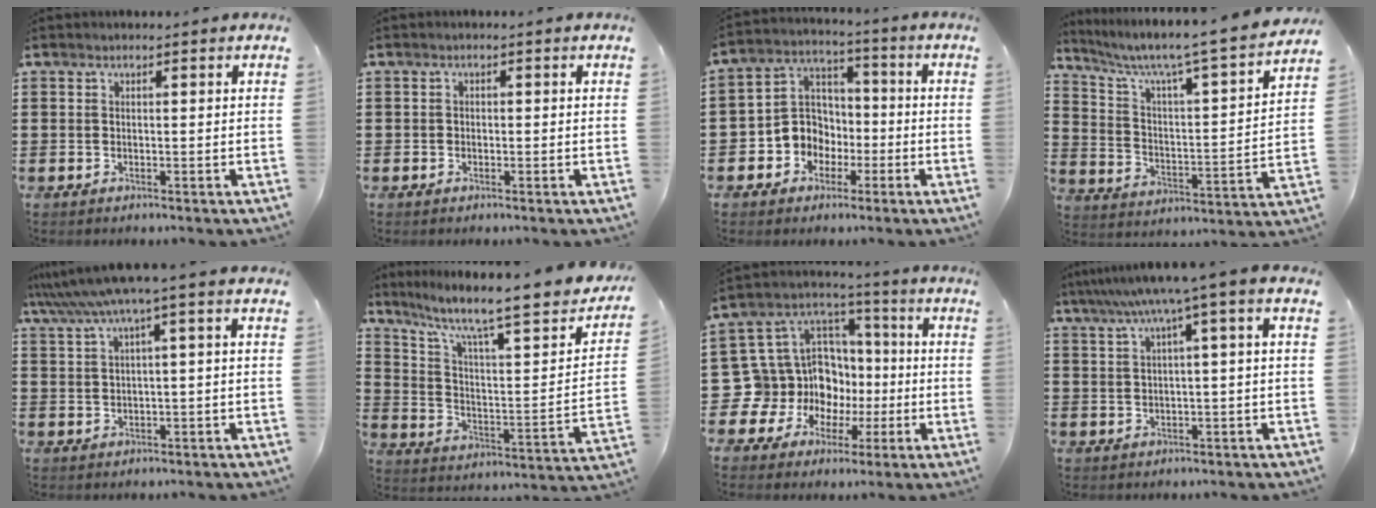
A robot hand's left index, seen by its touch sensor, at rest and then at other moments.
{"total": 0.7, "force": [-0.3, 0.5, 0.2], "torque": [-0.006, 0.000, -0.007]}
{"total": 6.8, "force": [-2.0, 6.4, 1.4], "torque": [-0.068, 0.004, -0.045]}
{"total": 4.7, "force": [3.9, 0.2, 2.7], "torque": [-0.074, -0.043, 0.054]}
{"total": 5.3, "force": [1.9, -0.4, 4.9], "torque": [-0.105, -0.017, 0.029]}
{"total": 9.0, "force": [6.6, 1.3, 5.9], "torque": [-0.127, -0.050, 0.098]}
{"total": 13.4, "force": [-2.6, 12.7, 3.4], "torque": [-0.117, -0.020, -0.020]}
{"total": 5.7, "force": [2.1, -0.7, 5.2], "torque": [-0.103, -0.013, 0.031]}